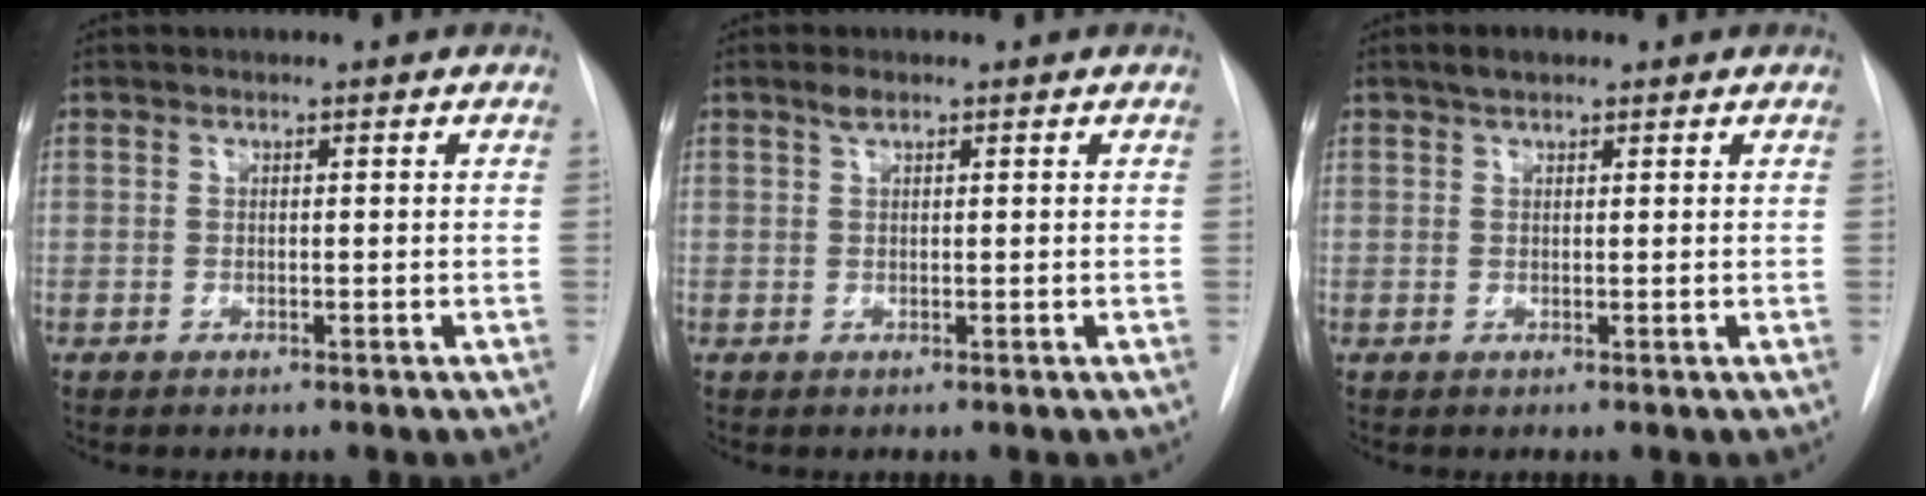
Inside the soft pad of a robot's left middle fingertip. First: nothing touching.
{"total": 1.2, "force": [0.9, 0.4, 0.8], "torque": [-0.015, 0.006, 0.017]}
{"total": 2.1, "force": [1.5, 0.9, 1.2], "torque": [-0.022, 0.011, 0.024]}